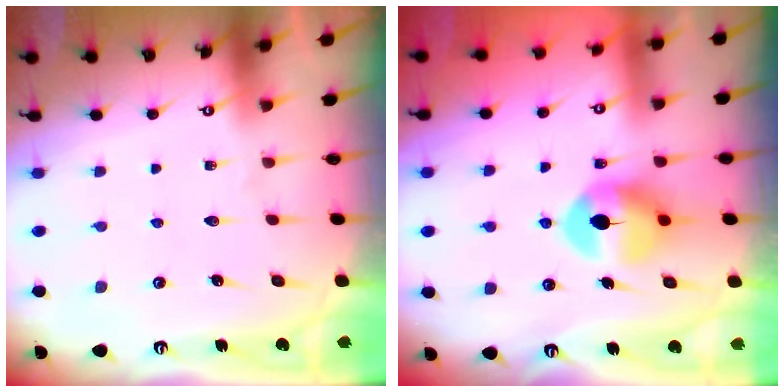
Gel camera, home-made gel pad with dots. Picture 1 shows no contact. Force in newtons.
{"total": 9.2, "press": 9.2, "slide": 1.1}